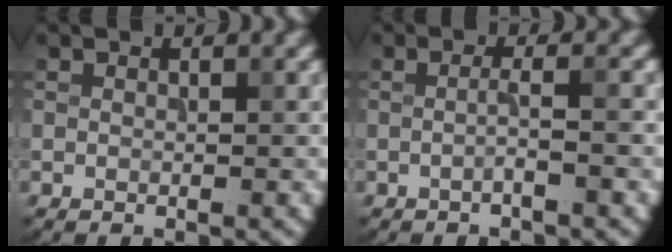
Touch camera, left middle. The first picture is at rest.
{"total": 1.7, "force": [-0.5, 0.2, 1.6], "torque": [-0.023, 0.004, -0.015]}